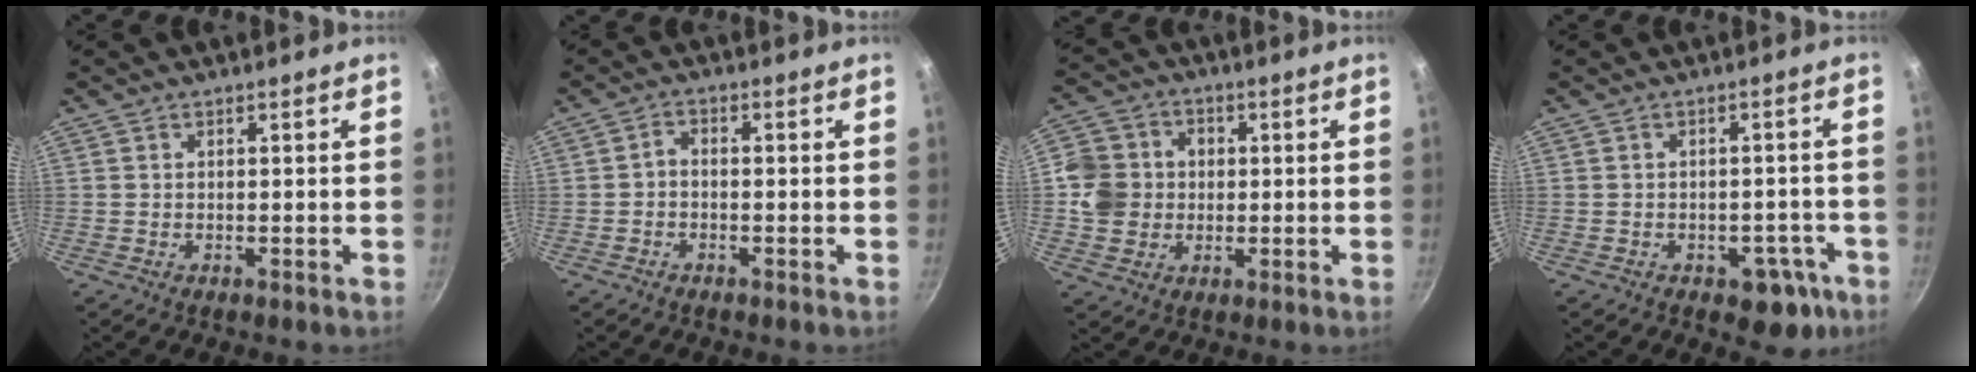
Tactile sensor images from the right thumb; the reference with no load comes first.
{"total": 2.0, "force": [-0.6, 1.2, 1.5], "torque": [-0.022, 0.012, -0.018]}
{"total": 10.3, "force": [-0.1, 9.3, 4.4], "torque": [-0.069, 0.021, -0.005]}
{"total": 6.4, "force": [-3.6, 3.7, 3.8], "torque": [-0.018, 0.027, -0.040]}